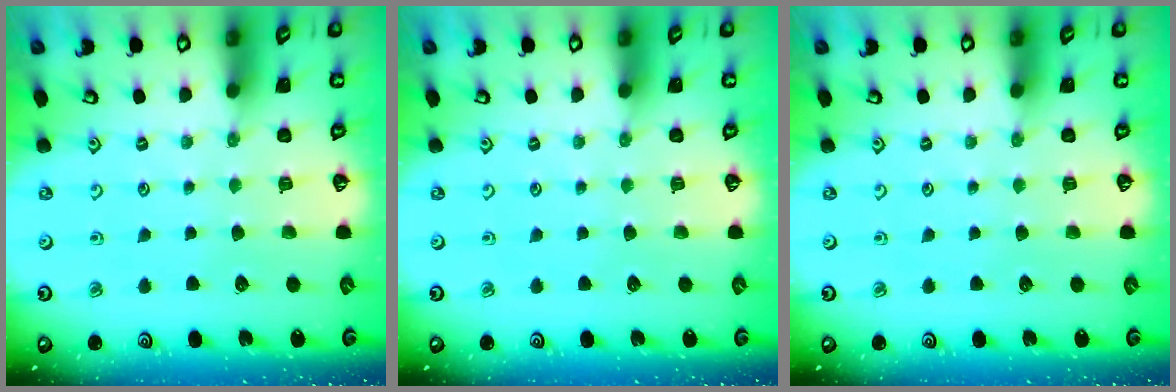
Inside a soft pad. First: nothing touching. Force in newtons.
{"total": 0.0}
{"total": 0.0}